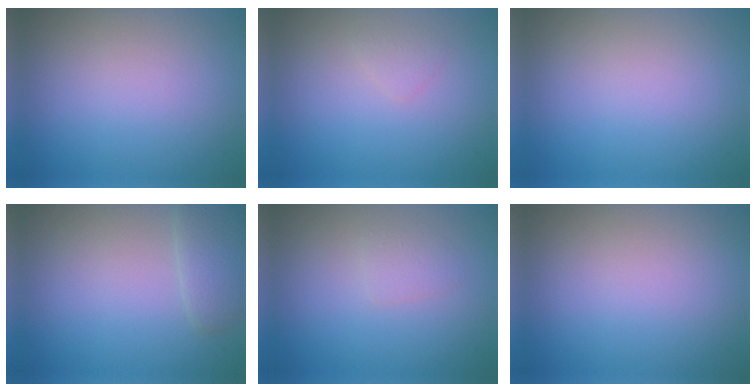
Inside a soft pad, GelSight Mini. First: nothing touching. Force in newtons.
{"total": 0.8, "press": 0.8, "slide": 0.1}
{"total": 0.0}
{"total": 2.1, "press": 2.0, "slide": 0.1}
{"total": 1.0, "press": 1.0, "slide": 0.2}
{"total": 0.0}